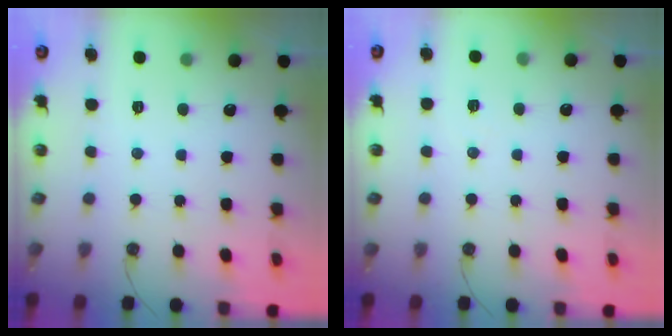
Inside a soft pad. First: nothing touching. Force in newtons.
{"total": 3.8, "press": 3.0, "slide": 2.3}